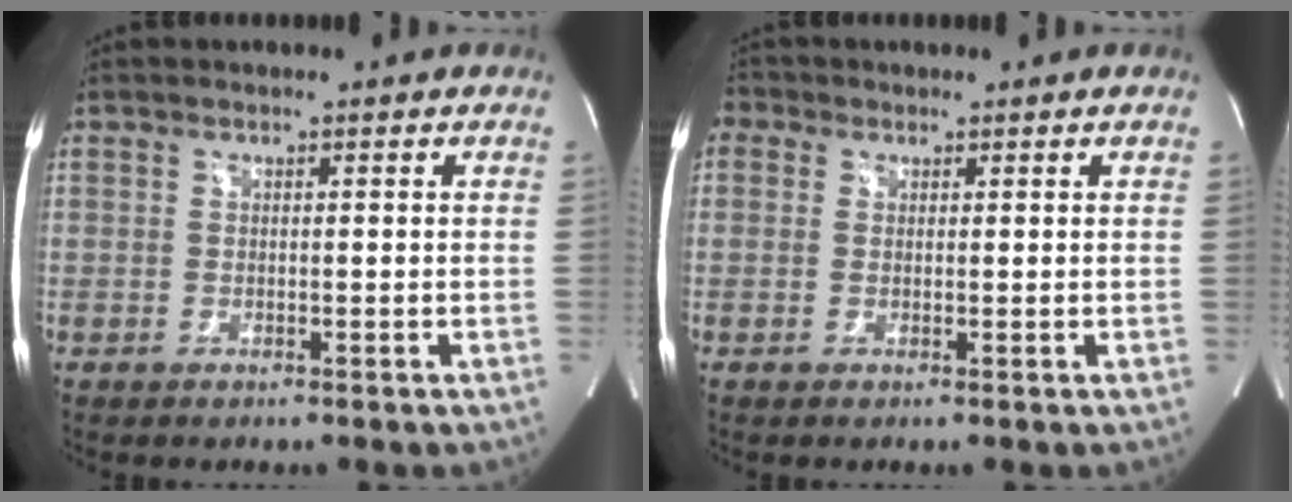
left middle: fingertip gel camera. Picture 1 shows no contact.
{"total": 2.6, "force": [1.0, 2.2, 0.8], "torque": [-0.017, 0.016, 0.017]}